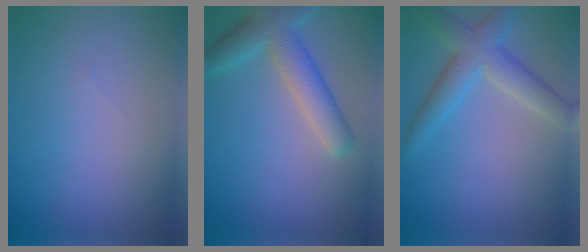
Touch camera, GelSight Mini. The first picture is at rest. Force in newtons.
{"total": 4.6, "press": 4.6, "slide": 0.2}
{"total": 4.5, "press": 4.4, "slide": 0.4}